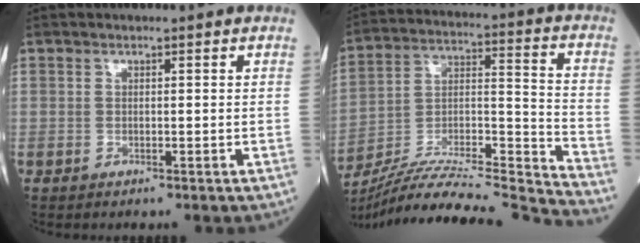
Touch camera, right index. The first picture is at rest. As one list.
[{"total": 25.5, "force": [-24.1, -1.4, 8.3], "torque": [-0.139, -0.006, -0.379]}]